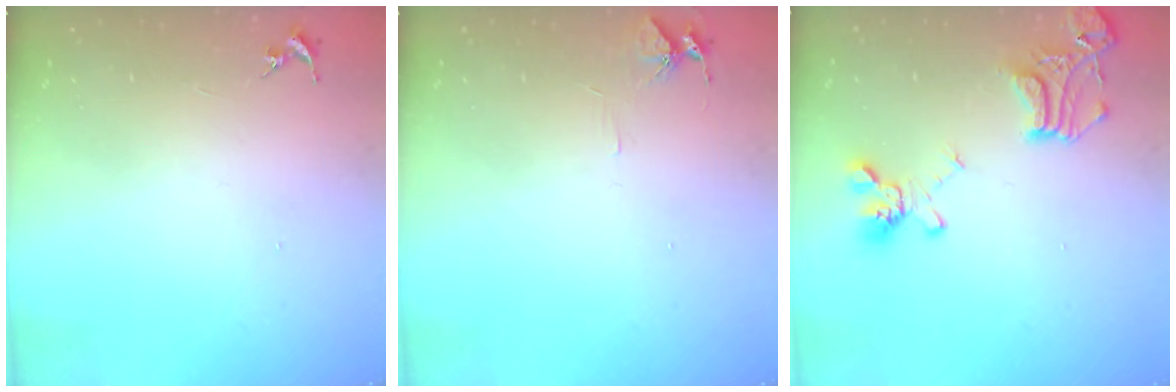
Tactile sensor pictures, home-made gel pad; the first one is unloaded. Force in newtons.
{"total": 5.4, "press": 5.4, "slide": 0.6}
{"total": 18.3, "press": 18.2, "slide": 1.7}